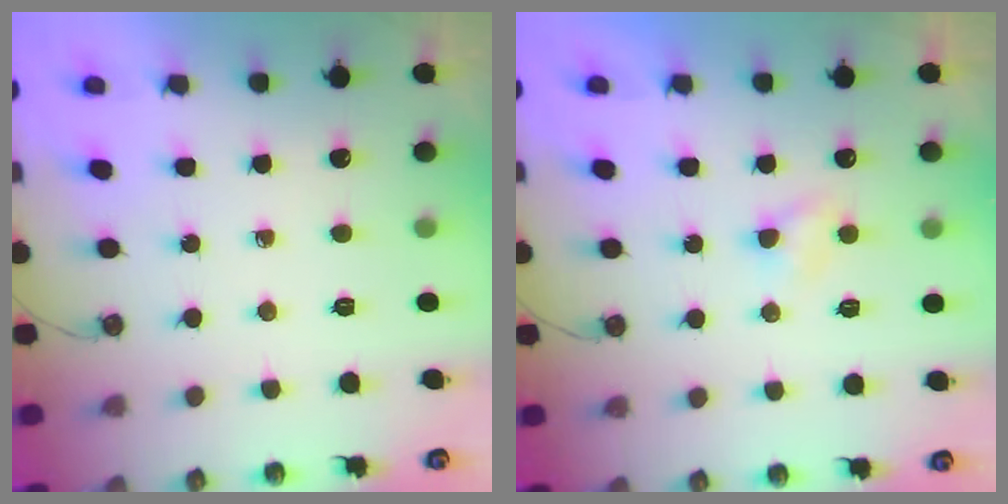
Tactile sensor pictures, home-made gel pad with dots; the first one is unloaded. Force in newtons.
{"total": 3.3, "press": 3.2, "slide": 0.5}